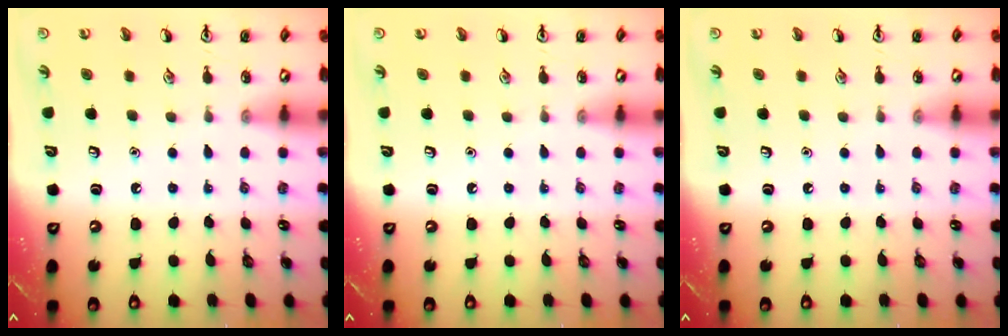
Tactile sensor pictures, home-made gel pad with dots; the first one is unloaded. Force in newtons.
{"total": 0.0}
{"total": 0.0}